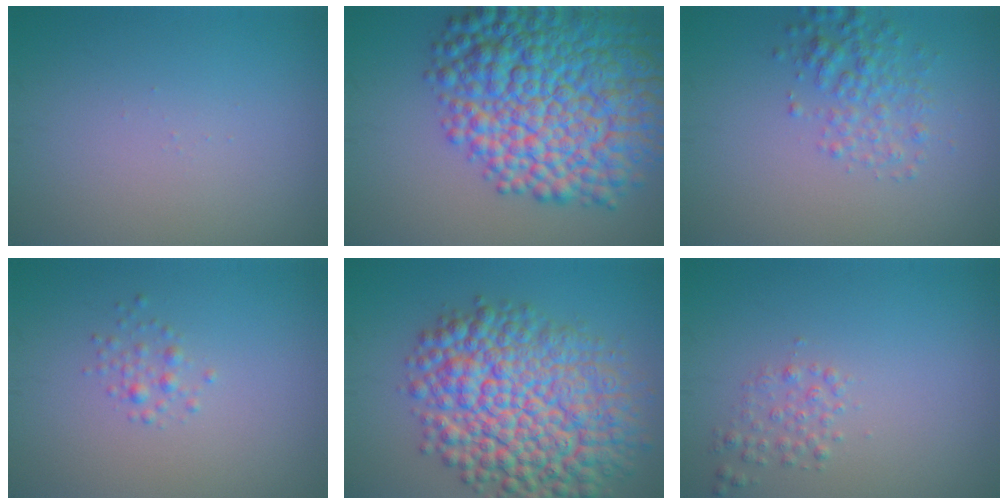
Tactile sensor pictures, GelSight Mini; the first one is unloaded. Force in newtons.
{"total": 13.4, "press": 13.4, "slide": 0.0}
{"total": 2.9, "press": 2.9, "slide": 0.0}
{"total": 1.2, "press": 1.2, "slide": 0.0}
{"total": 12.6, "press": 12.6, "slide": 0.4}
{"total": 1.5, "press": 1.5, "slide": 0.0}